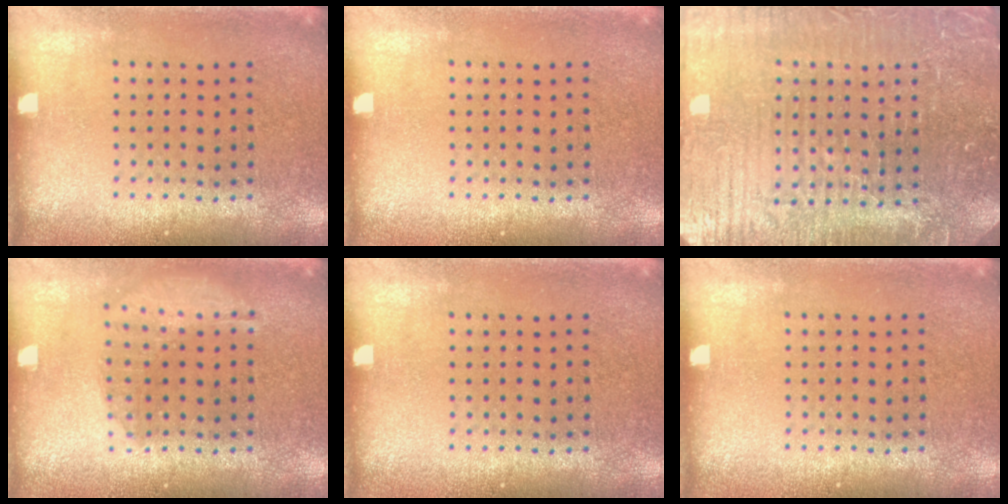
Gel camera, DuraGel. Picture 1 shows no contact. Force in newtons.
{"total": 0.0}
{"total": 5.4, "press": 5.1, "slide": 1.8}
{"total": 1.4, "press": 1.3, "slide": 0.6}
{"total": 0.0}
{"total": 0.0}